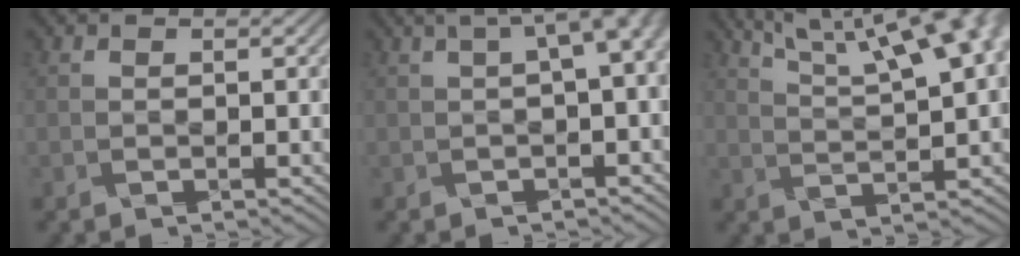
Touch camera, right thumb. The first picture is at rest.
{"total": 5.9, "force": [1.3, 2.0, 5.4], "torque": [-0.061, 0.019, 0.024]}
{"total": 15.6, "force": [8.5, 4.7, 12.2], "torque": [-0.183, 0.042, 0.113]}